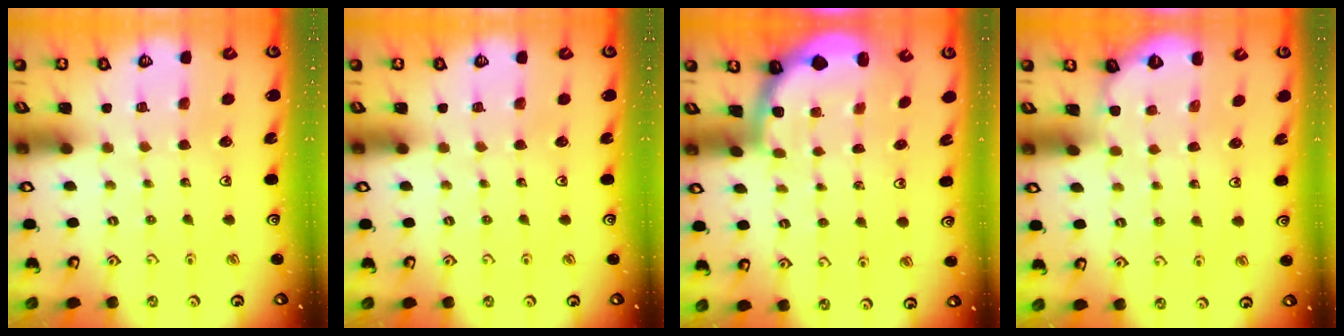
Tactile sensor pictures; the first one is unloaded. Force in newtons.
{"total": 0.0}
{"total": 1.7, "press": 1.7, "slide": 0.3}
{"total": 0.0}